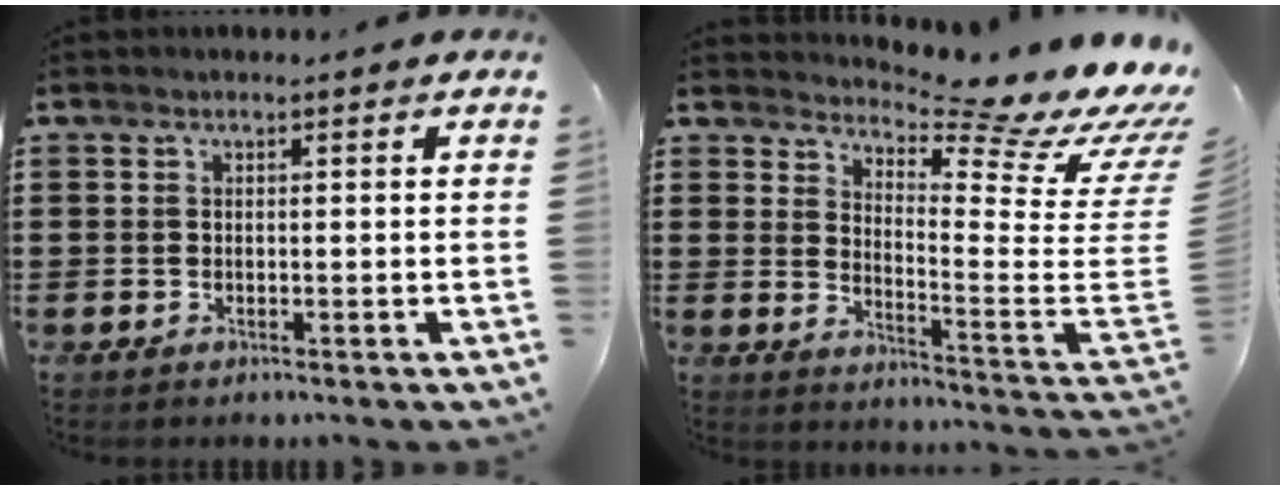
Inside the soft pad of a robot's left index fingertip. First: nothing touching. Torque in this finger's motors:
{"motor_torque": [1.02, -1.11, 0.07, 0.00]}